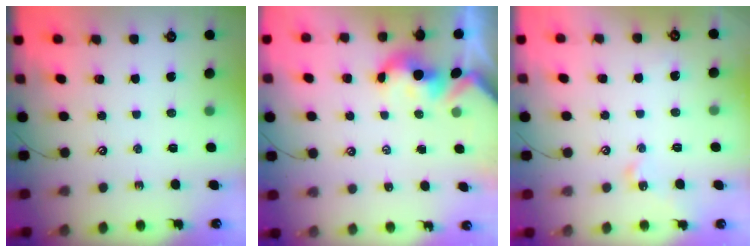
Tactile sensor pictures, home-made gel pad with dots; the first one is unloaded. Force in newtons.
{"total": 2.1, "press": 2.1, "slide": 0.2}
{"total": 1.9, "press": 1.9, "slide": 0.1}